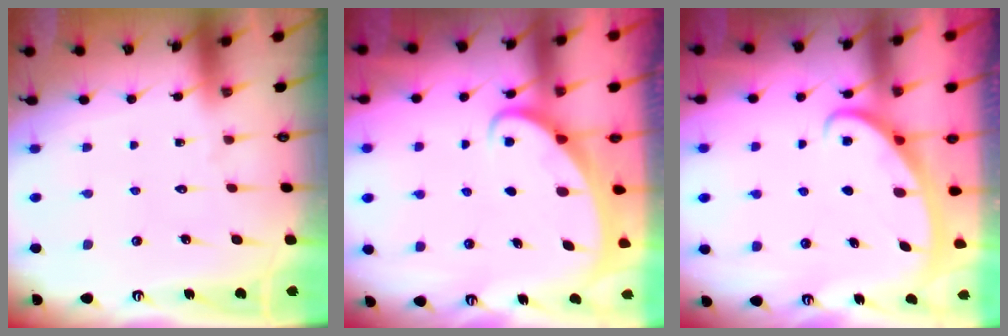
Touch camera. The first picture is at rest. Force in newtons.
{"total": 2.0, "press": 2.0, "slide": 0.1}
{"total": 2.7, "press": 2.6, "slide": 0.4}